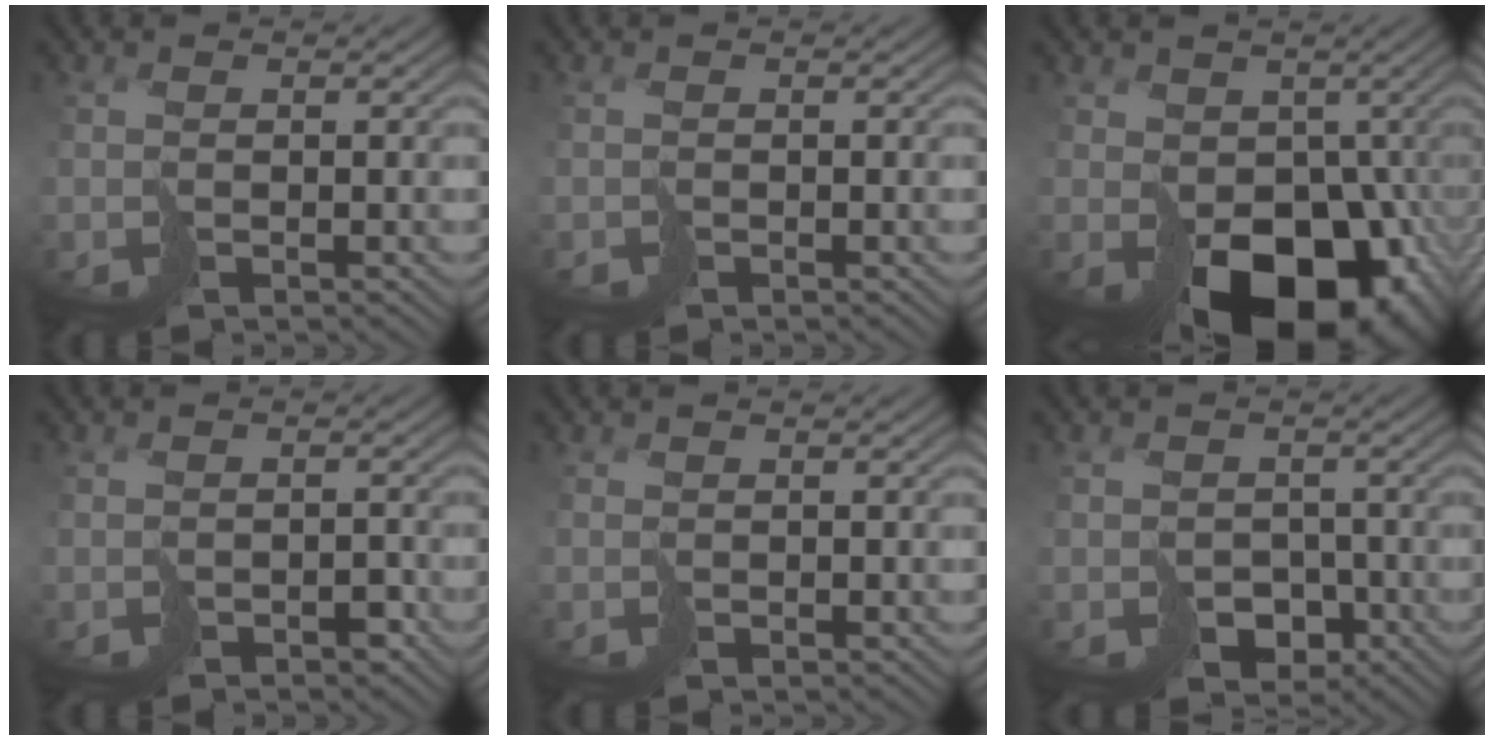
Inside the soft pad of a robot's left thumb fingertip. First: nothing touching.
{"total": 0.6, "force": [-0.6, 0.3, 0.1], "torque": [-0.001, 0.000, -0.013]}
{"total": 17.3, "force": [-5.4, 11.8, 11.5], "torque": [-0.178, -0.045, -0.062]}
{"total": 2.1, "force": [-1.3, 1.3, 1.1], "torque": [-0.015, -0.005, -0.022]}
{"total": 0.0}
{"total": 4.0, "force": [-1.6, 3.2, 1.9], "torque": [-0.037, -0.011, -0.028]}